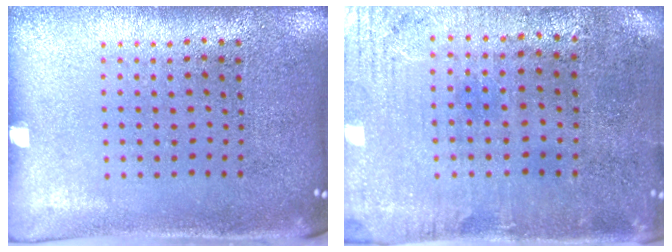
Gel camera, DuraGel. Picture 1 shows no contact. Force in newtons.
{"total": 0.6, "press": 0.4, "slide": 0.5}